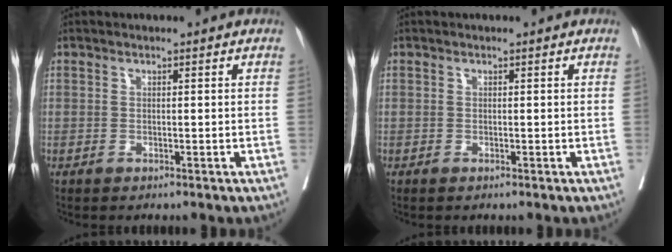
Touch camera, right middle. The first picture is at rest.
{"total": 0.0}